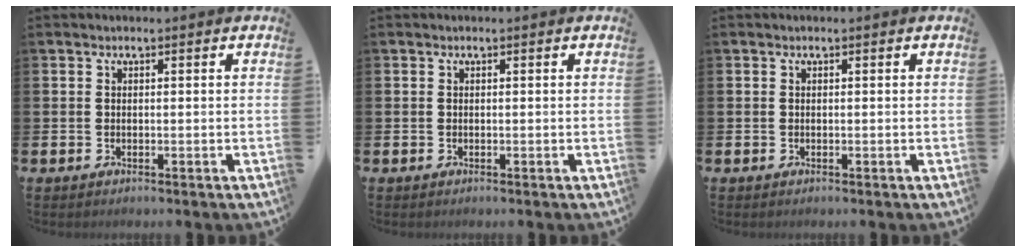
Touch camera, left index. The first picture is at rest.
{"total": 0.0}
{"total": 0.0}